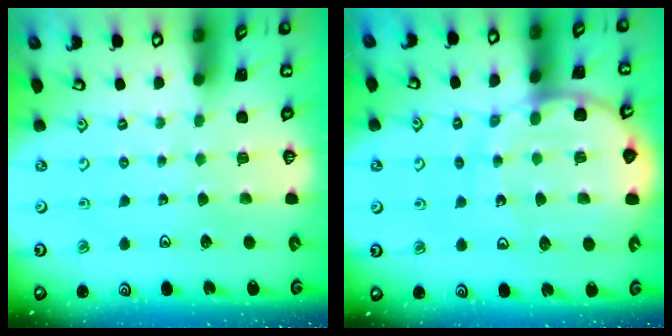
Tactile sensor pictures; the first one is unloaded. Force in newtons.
{"total": 12.1, "press": 12.0, "slide": 1.6}